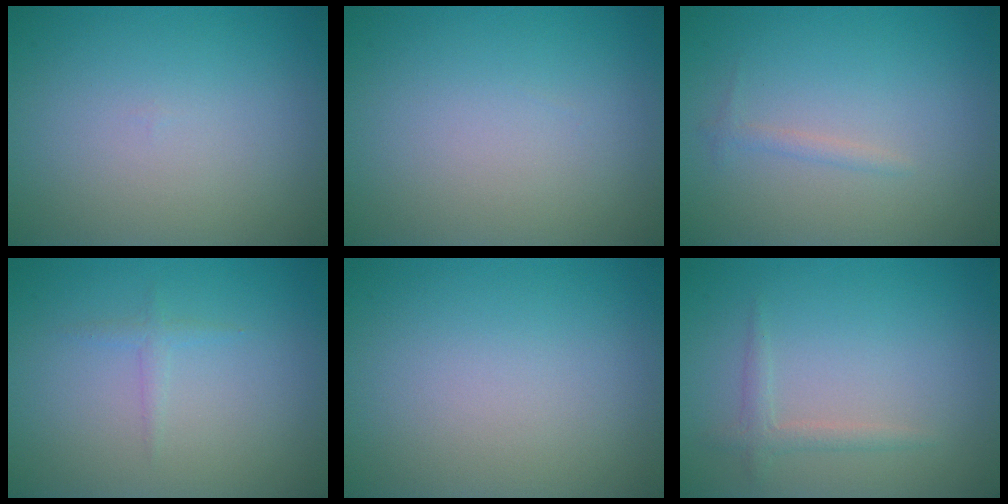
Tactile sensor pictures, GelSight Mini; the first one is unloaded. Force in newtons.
{"total": 0.0}
{"total": 0.8, "press": 0.8, "slide": 0.0}
{"total": 0.9, "press": 0.9, "slide": 0.0}
{"total": 0.0}
{"total": 1.3, "press": 1.3, "slide": 0.0}